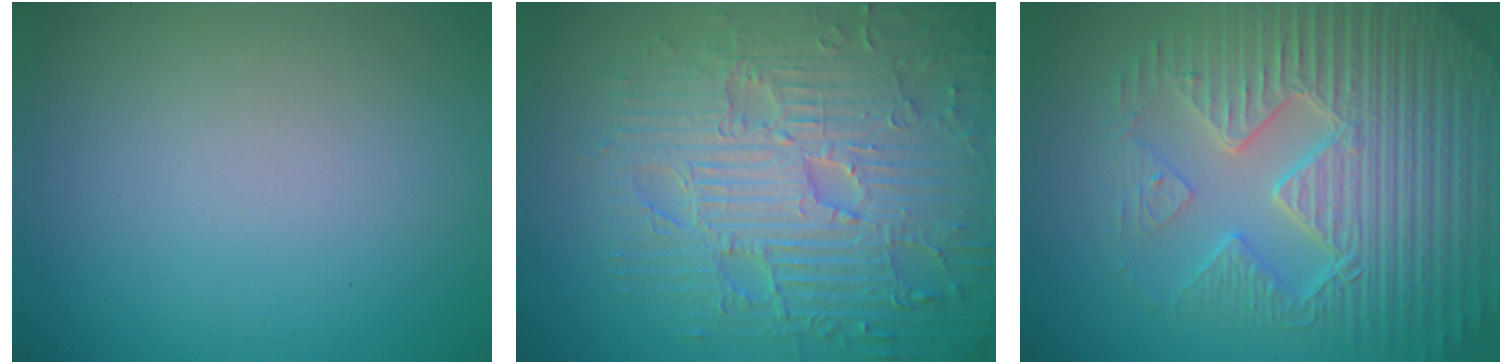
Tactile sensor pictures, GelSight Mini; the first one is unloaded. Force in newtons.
{"total": 9.4, "press": 6.9, "slide": 6.4}
{"total": 8.3, "press": 6.4, "slide": 5.3}